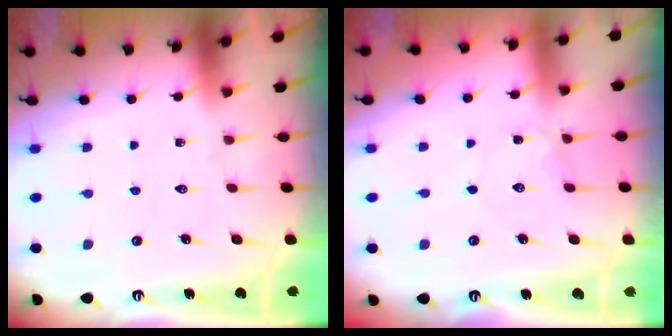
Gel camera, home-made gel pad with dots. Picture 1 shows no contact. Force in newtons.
{"total": 2.7, "press": 2.7, "slide": 0.2}